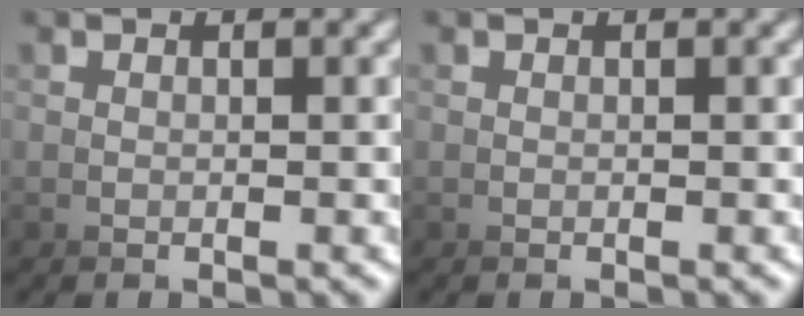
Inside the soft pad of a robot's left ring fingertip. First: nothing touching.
{"total": 0.0}